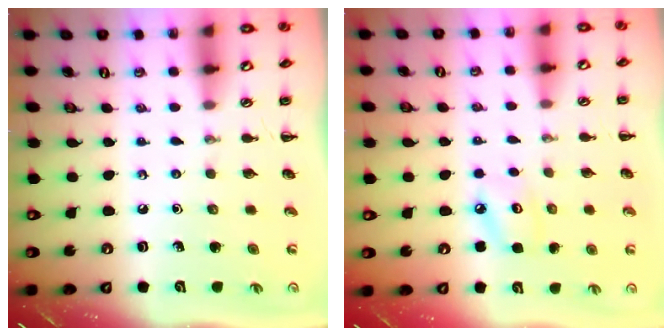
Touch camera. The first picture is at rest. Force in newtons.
{"total": 5.7, "press": 5.6, "slide": 1.0}